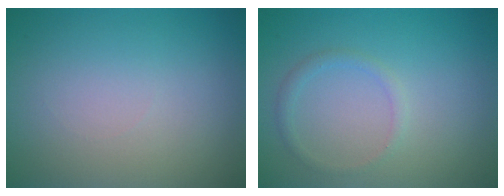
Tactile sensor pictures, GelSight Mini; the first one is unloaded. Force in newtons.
{"total": 1.1, "press": 1.1, "slide": 0.1}